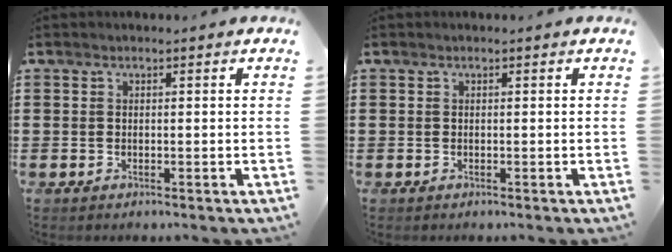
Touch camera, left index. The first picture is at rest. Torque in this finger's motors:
{"motor_torque": [0.01, 0.03, 0.00, 0.00]}